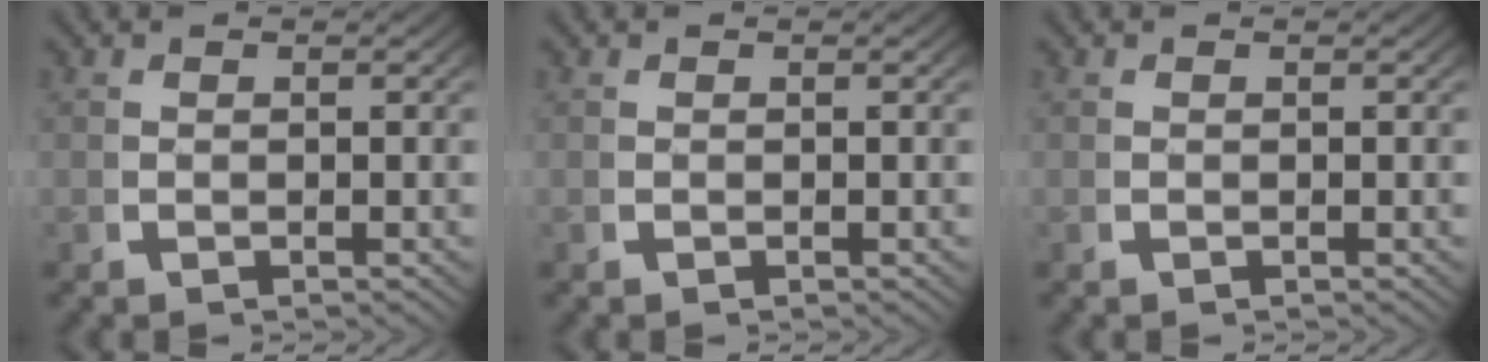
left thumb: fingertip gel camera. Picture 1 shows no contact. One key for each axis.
{"total": 0.0}
{"total": 0.0}